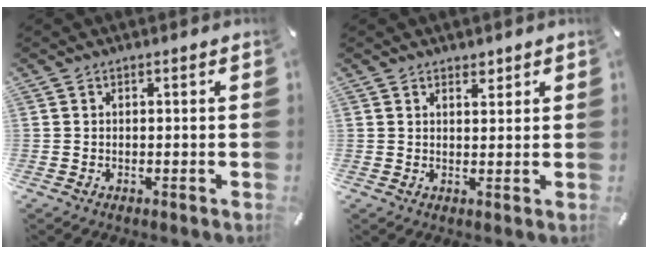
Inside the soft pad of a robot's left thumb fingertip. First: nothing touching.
{"total": 2.0, "force": [1.5, 1.2, 0.6], "torque": [-0.006, -0.003, 0.025]}